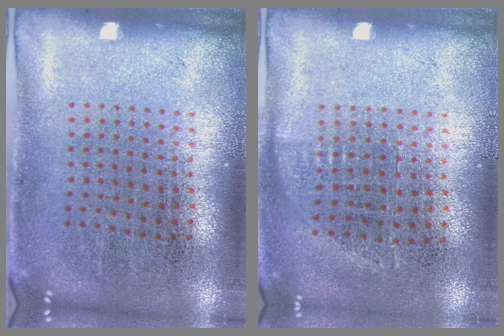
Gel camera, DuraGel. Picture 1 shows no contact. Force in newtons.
{"total": 0.7, "press": 0.6, "slide": 0.3}